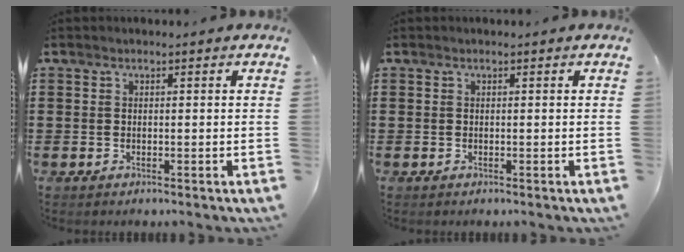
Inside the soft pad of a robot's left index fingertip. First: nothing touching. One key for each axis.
{"total": 0.0}